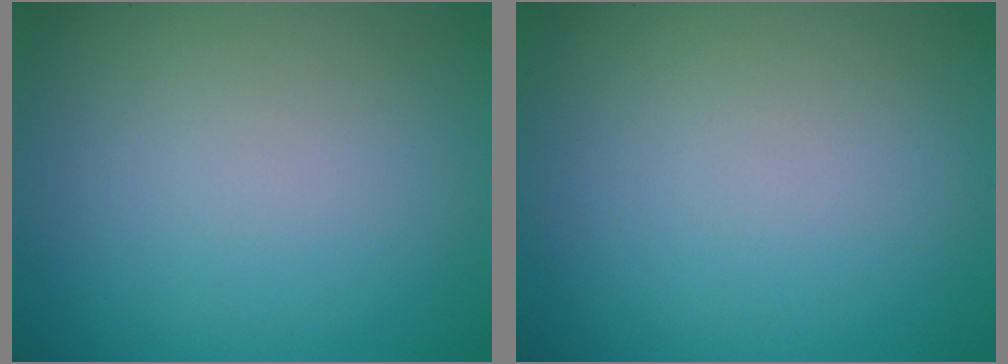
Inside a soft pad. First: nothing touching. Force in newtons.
{"total": 0.0}